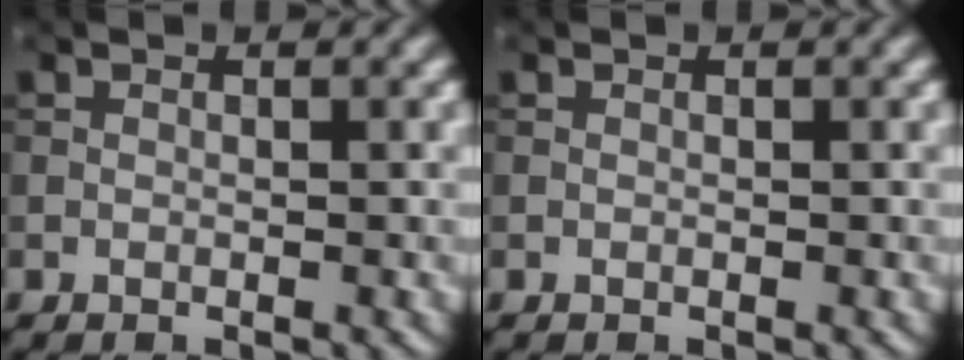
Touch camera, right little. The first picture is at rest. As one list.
[{"total": 0.0}]